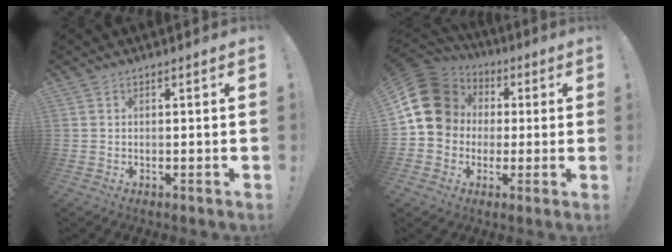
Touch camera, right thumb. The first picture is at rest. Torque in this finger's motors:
{"motor_torque": [0.07, 0.66, 0.45, 0.60, 0.05]}